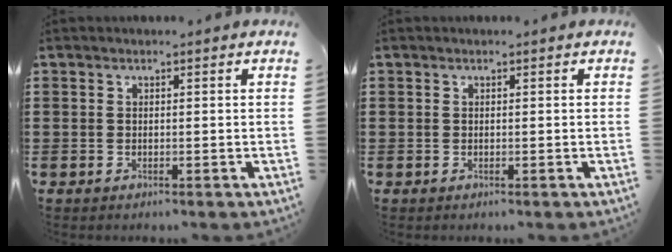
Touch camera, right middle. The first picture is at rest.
{"total": 0.0}